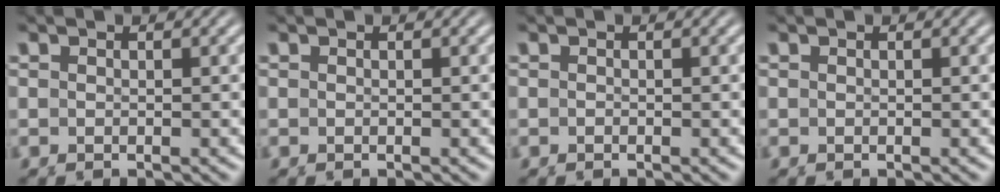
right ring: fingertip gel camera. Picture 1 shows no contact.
{"total": 0.0}
{"total": 0.0}
{"total": 0.0}